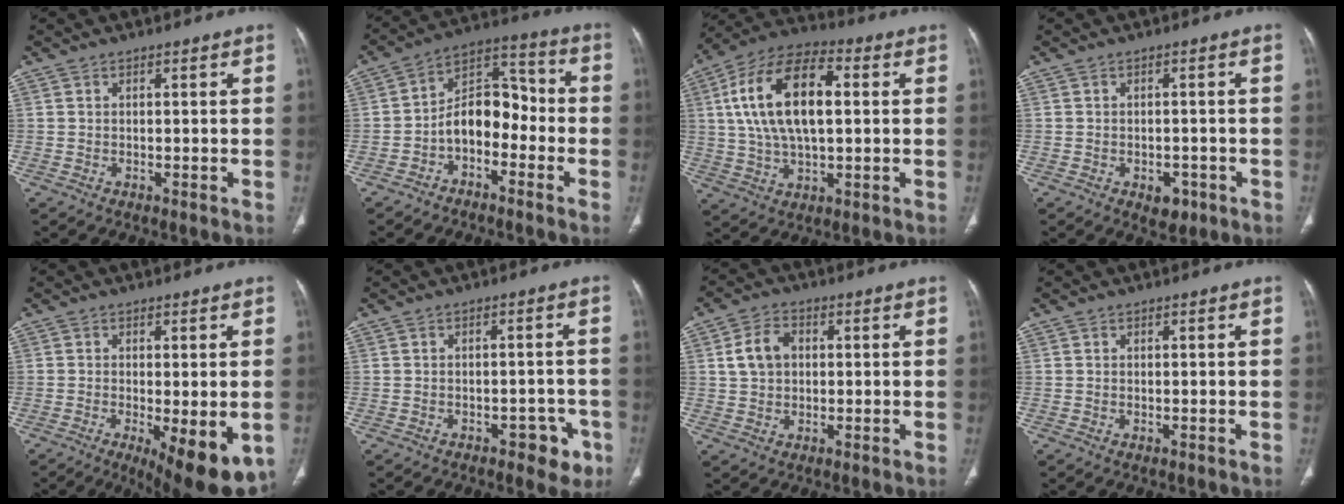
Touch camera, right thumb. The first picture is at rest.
{"total": 10.4, "force": [-3.4, 6.9, 7.0], "torque": [-0.085, 0.060, -0.070]}
{"total": 18.7, "force": [3.2, 9.6, 15.8], "torque": [-0.288, 0.022, 0.053]}
{"total": 3.7, "force": [-1.7, 2.4, 2.1], "torque": [-0.013, 0.005, -0.016]}
{"total": 12.2, "force": [-4.3, 4.1, 10.6], "torque": [-0.135, -0.021, -0.054]}
{"total": 5.4, "force": [-2.9, 3.1, 3.3], "torque": [-0.015, 0.019, -0.034]}
{"total": 6.2, "force": [1.0, 4.7, 3.9], "torque": [-0.064, 0.009, 0.017]}
{"total": 0.0}